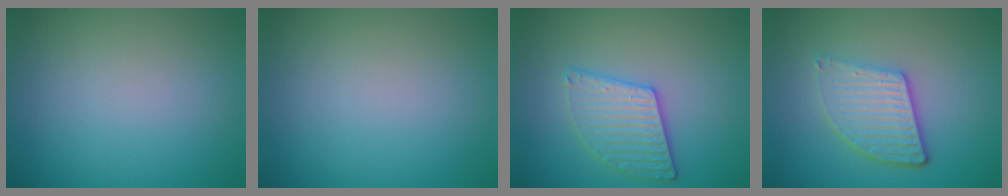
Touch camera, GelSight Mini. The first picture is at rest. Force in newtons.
{"total": 0.0}
{"total": 3.2, "press": 3.1, "slide": 0.8}
{"total": 4.7, "press": 3.6, "slide": 3.1}